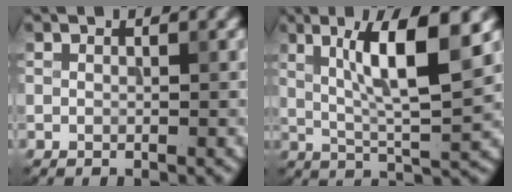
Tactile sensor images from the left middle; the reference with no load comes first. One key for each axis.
{"total": 7.6, "fx": 2.4, "fy": 1.2, "fz": 7.2, "tx": -0.120, "ty": 0.001, "tz": 0.051}